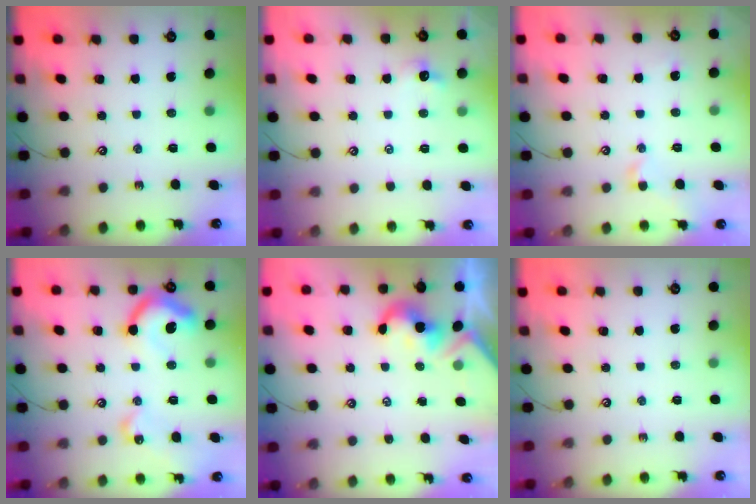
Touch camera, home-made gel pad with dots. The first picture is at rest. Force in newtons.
{"total": 0.7, "press": 0.5, "slide": 0.4}
{"total": 0.0}
{"total": 16.0, "press": 16.0, "slide": 1.2}
{"total": 2.2, "press": 2.2, "slide": 0.4}
{"total": 0.0}